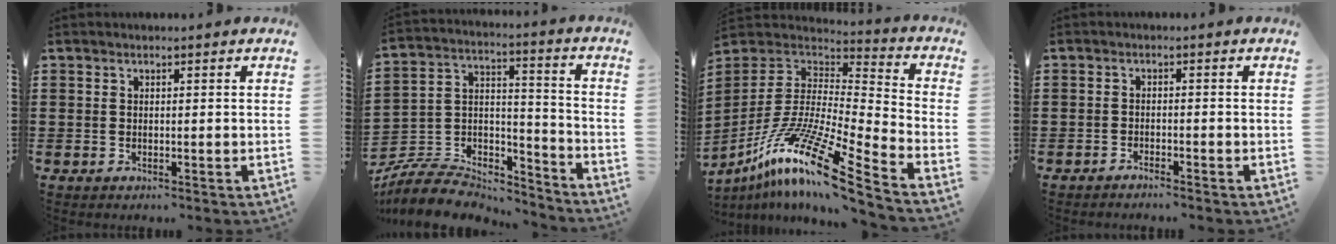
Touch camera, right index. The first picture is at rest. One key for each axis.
{"total": 8.0, "fx": -7.1, "fy": 3.1, "fz": 1.9, "tx": -0.049, "ty": 0.007, "tz": -0.141}
{"total": 15.4, "fx": -10.1, "fy": 1.6, "fz": 11.6, "tx": -0.227, "ty": 0.014, "tz": -0.191}
{"total": 1.3, "fx": -1.3, "fy": -0.1, "fz": 0.0, "tx": -0.003, "ty": 0.002, "tz": -0.025}